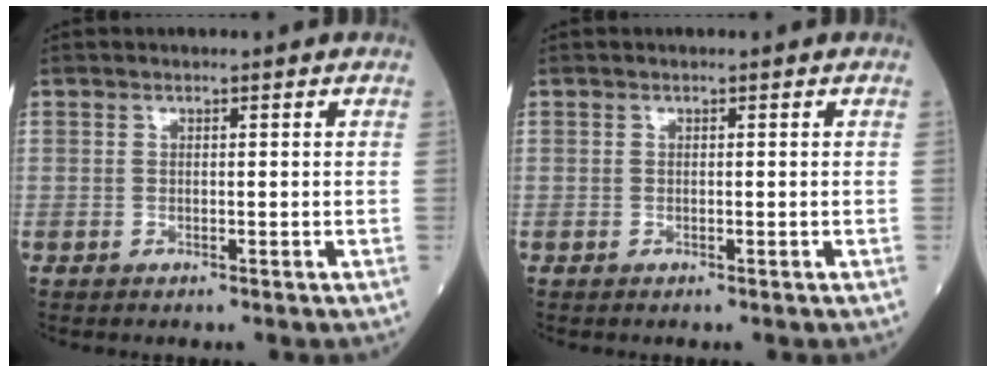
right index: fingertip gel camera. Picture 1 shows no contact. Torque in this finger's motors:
{"motor_torque": [0.04, 0.00, 0.04, 0.00]}